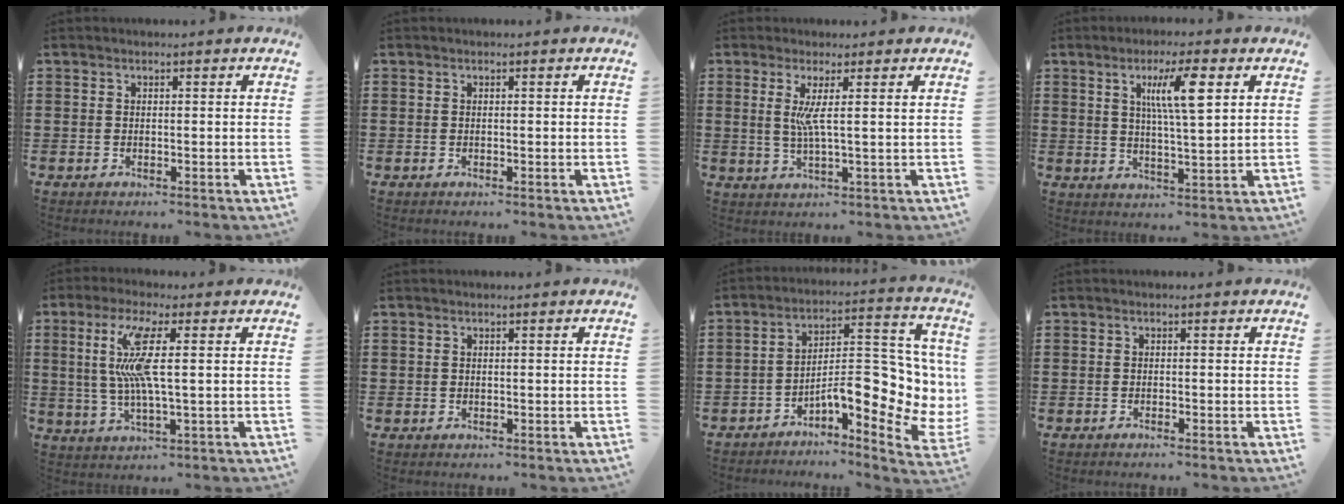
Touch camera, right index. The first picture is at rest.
{"total": 0.0}
{"total": 4.2, "force": [0.9, -0.2, 4.1], "torque": [-0.080, -0.008, 0.014]}
{"total": 7.8, "force": [3.0, 1.2, 7.1], "torque": [-0.139, 0.004, 0.044]}
{"total": 8.8, "force": [1.5, 1.0, 8.6], "torque": [-0.192, -0.013, 0.012]}
{"total": 0.0}
{"total": 10.3, "force": [-2.9, 3.8, 9.1], "torque": [-0.128, -0.034, -0.062]}
{"total": 0.6, "force": [-0.5, -0.1, 0.2], "torque": [-0.005, -0.002, -0.011]}